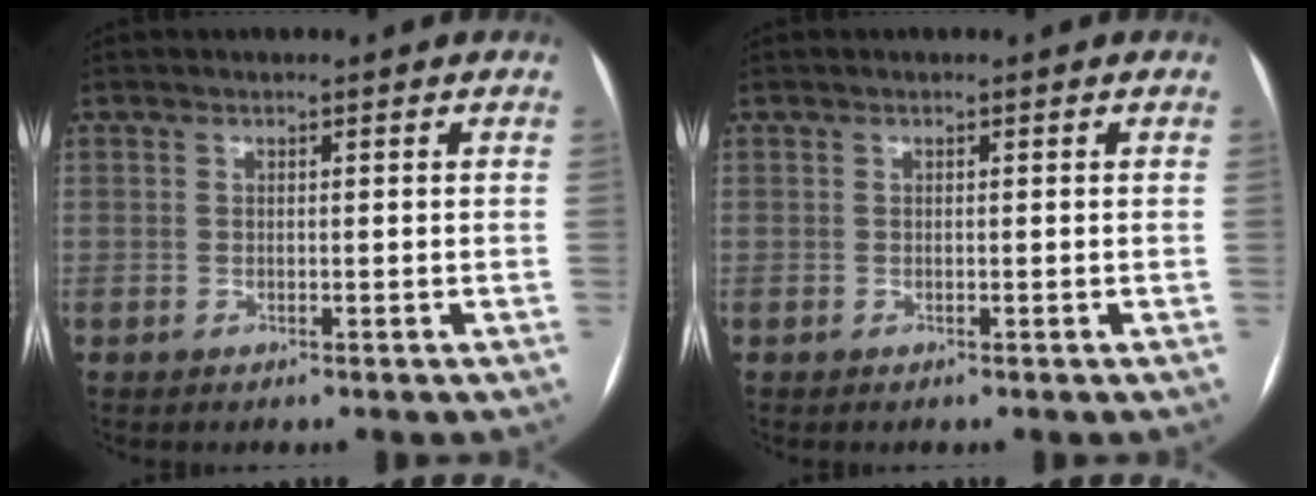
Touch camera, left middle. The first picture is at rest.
{"total": 0.0}